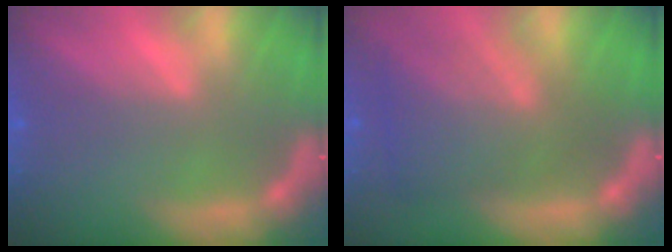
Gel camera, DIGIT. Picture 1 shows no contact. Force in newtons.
{"total": 7.6}